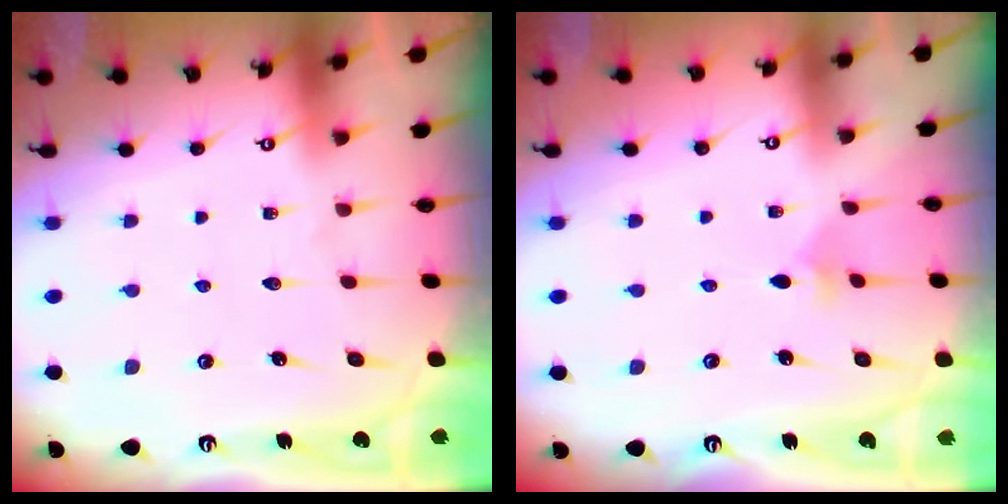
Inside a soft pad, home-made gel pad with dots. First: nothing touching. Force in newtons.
{"total": 2.2, "press": 2.2, "slide": 0.6}